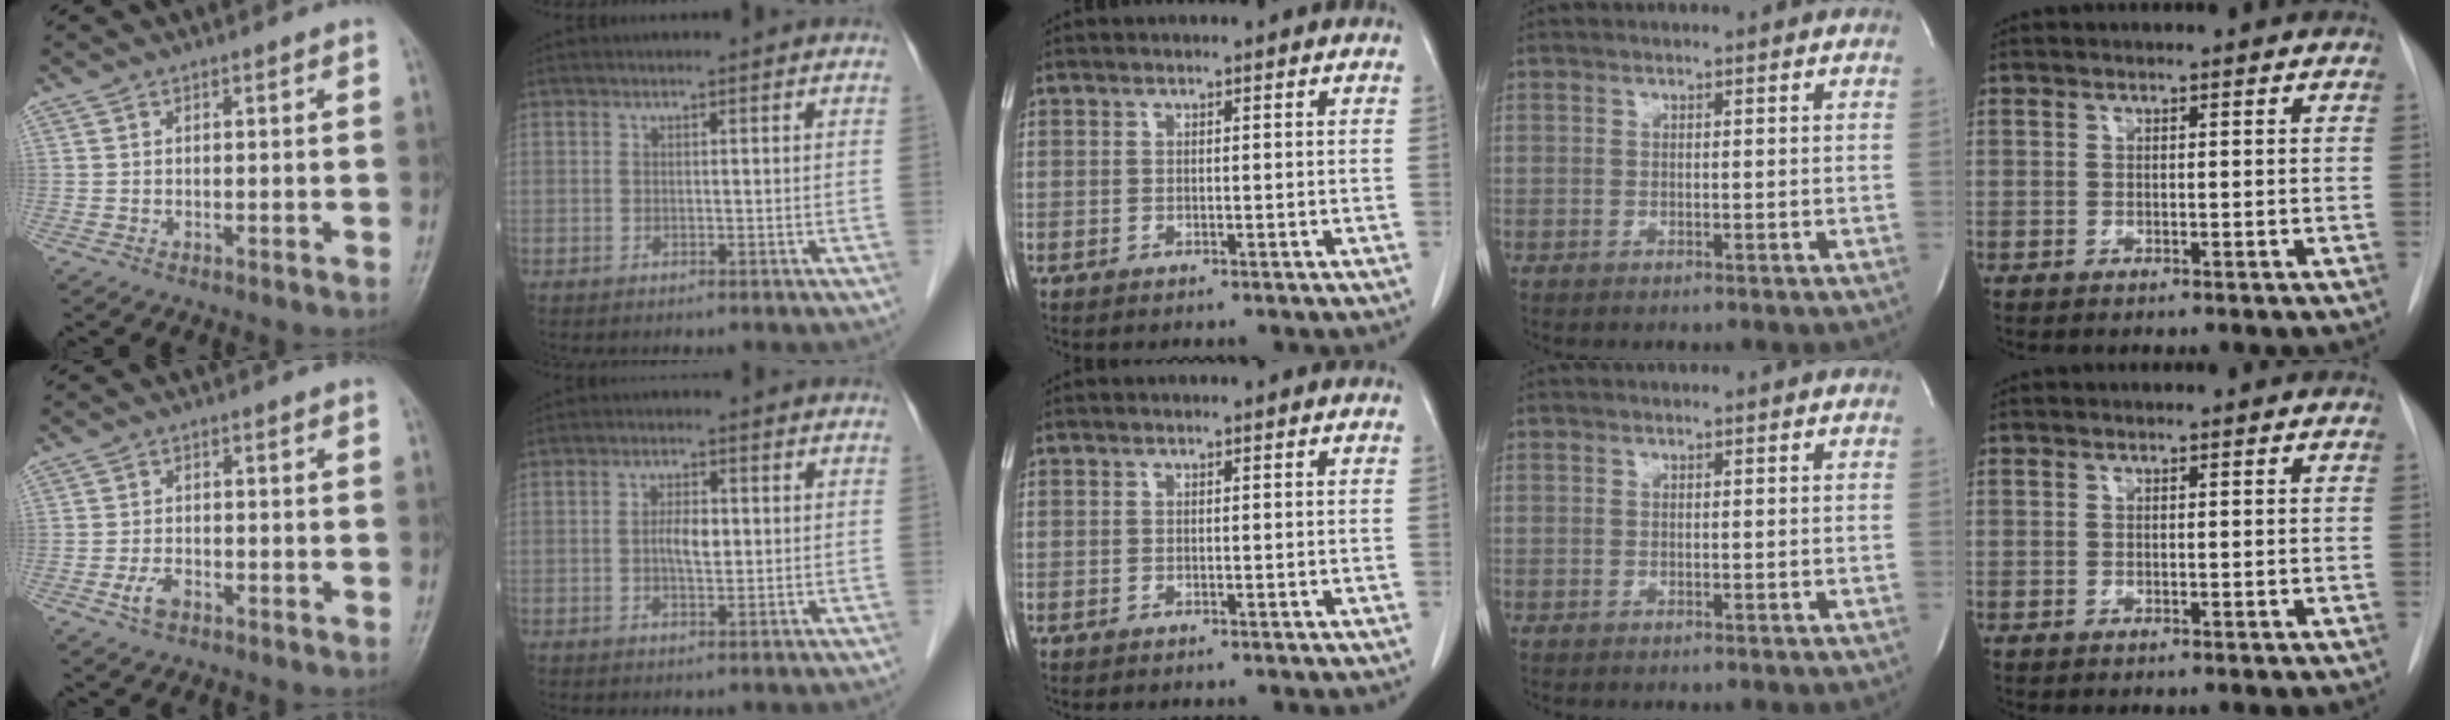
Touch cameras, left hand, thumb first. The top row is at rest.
{"thumb": {"total": 3.2, "force": [-1.7, 1.8, 2.0], "torque": [-0.042, 0.009, -0.031]}, "index": {"total": 3.3, "force": [0.1, 1.4, 3.0], "torque": [-0.056, 0.002, -0.001]}}